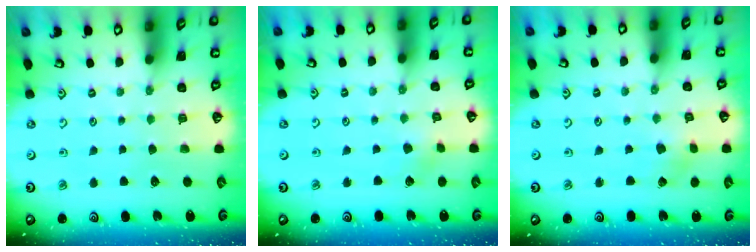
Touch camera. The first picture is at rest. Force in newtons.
{"total": 2.5, "press": 2.5, "slide": 0.2}
{"total": 2.3, "press": 2.3, "slide": 0.4}